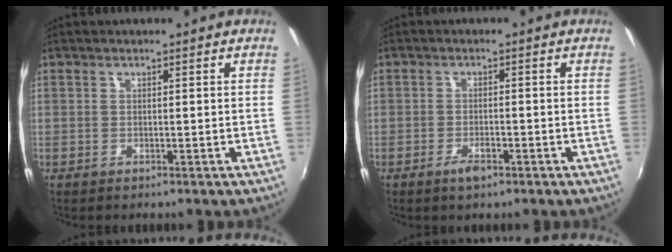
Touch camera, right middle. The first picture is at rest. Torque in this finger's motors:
{"motor_torque": [0.12, -0.06, 0.12, 0.00]}